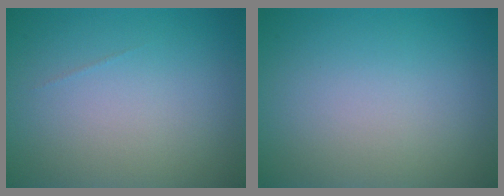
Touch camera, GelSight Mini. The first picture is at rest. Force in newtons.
{"total": 0.0}